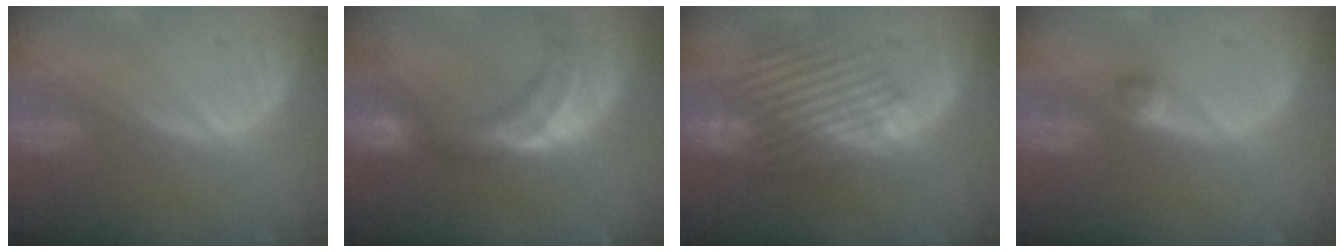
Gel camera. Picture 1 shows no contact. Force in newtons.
{"total": 10.6, "press": 9.3, "slide": 4.9}
{"total": 10.2, "press": 9.1, "slide": 4.7}
{"total": 1.8, "press": 1.6, "slide": 0.8}